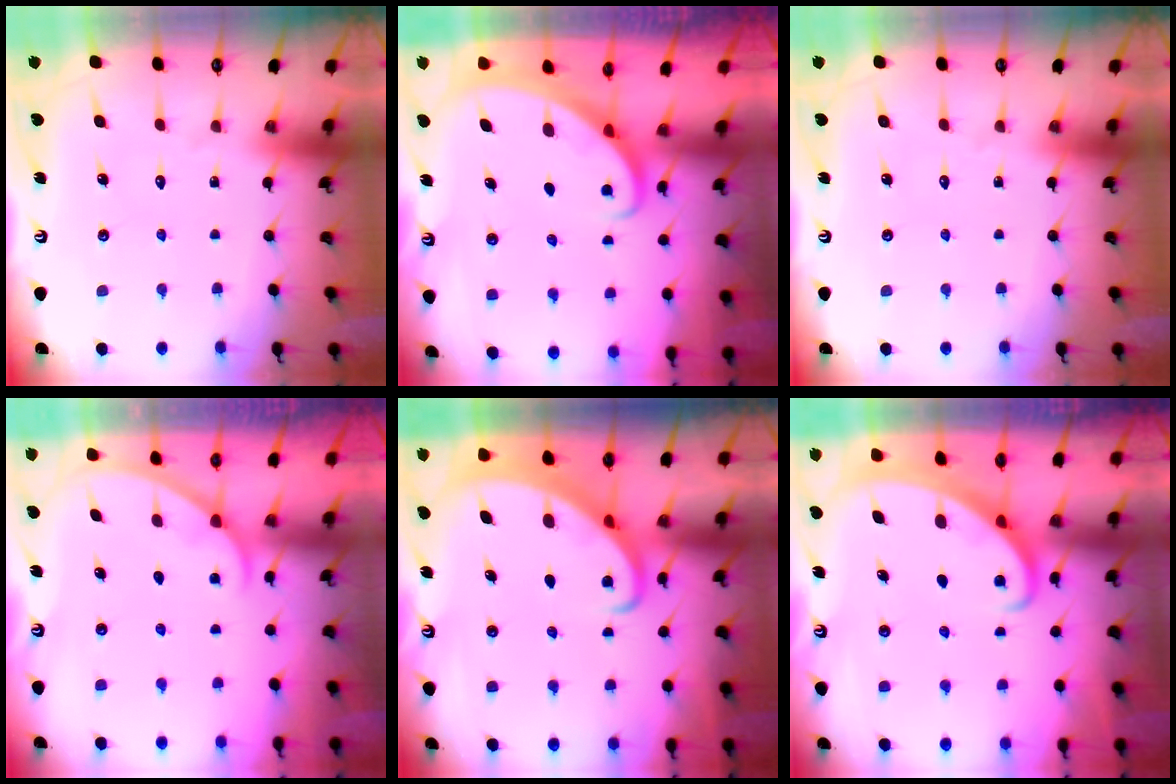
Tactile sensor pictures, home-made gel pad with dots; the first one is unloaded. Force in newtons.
{"total": 2.6, "press": 2.6, "slide": 0.2}
{"total": 0.0}
{"total": 2.9, "press": 2.8, "slide": 0.3}
{"total": 2.2, "press": 2.2, "slide": 0.3}
{"total": 2.1, "press": 2.1, "slide": 0.2}